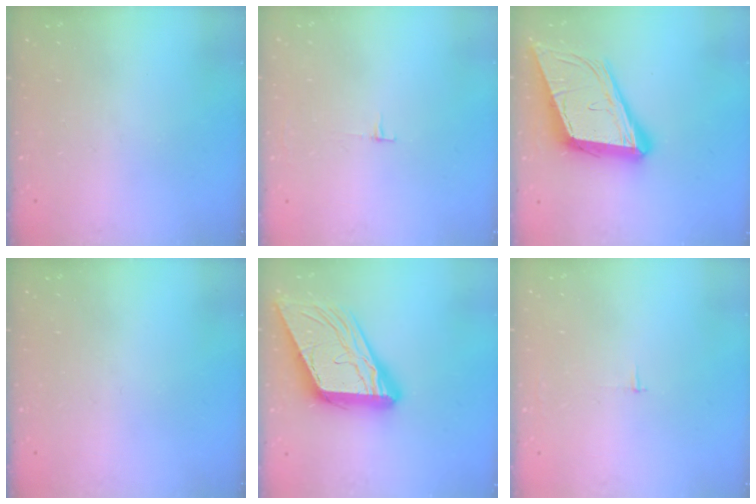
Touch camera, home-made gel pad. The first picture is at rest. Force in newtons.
{"total": 3.3, "press": 3.3, "slide": 0.4}
{"total": 18.1, "press": 17.5, "slide": 4.3}
{"total": 0.0}
{"total": 17.5, "press": 17.4, "slide": 1.8}
{"total": 2.3, "press": 2.3, "slide": 0.2}